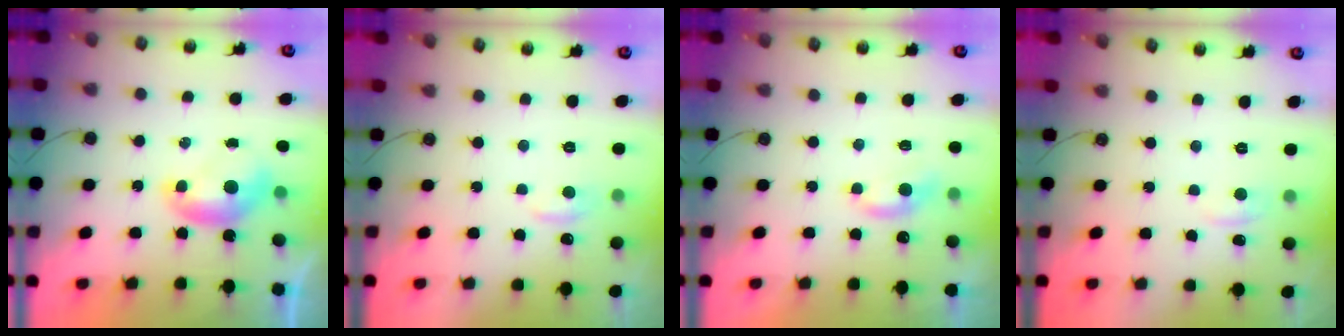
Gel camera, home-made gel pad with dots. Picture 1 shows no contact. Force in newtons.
{"total": 1.0, "press": 0.7, "slide": 0.7}
{"total": 0.9, "press": 0.1, "slide": 0.9}
{"total": 0.9, "press": 0.5, "slide": 0.7}